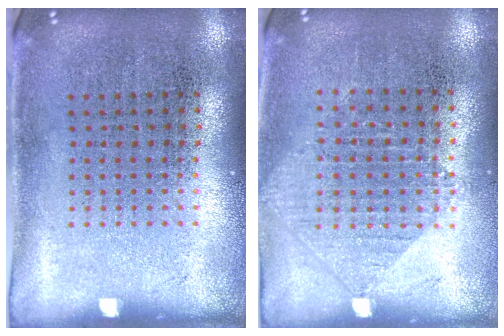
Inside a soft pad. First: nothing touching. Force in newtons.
{"total": 0.9, "press": 0.8, "slide": 0.3}